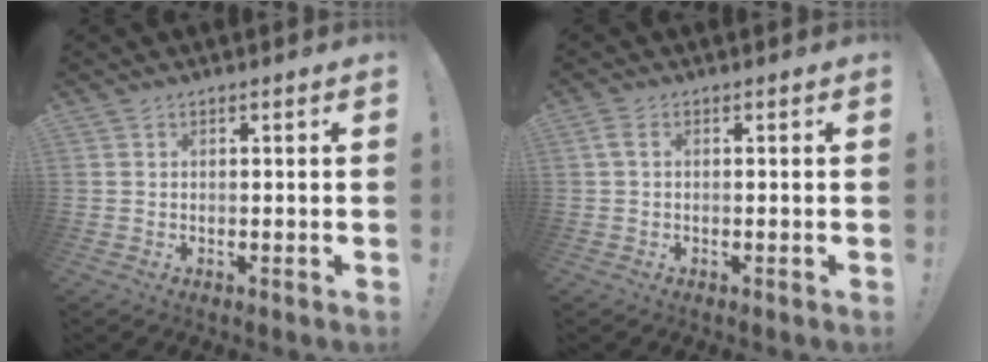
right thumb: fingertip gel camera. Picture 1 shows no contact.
{"total": 1.6, "force": [0.3, 0.7, 1.4], "torque": [-0.028, 0.004, 0.006]}